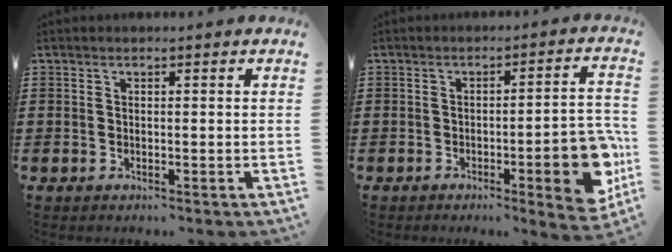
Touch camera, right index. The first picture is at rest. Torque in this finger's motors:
{"motor_torque": [1.99, -0.15, 0.65, 0.10]}